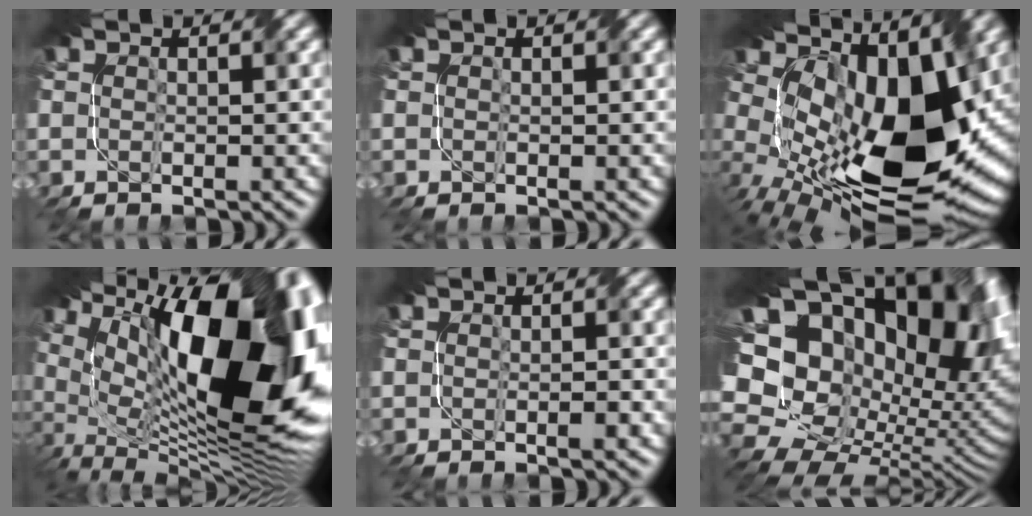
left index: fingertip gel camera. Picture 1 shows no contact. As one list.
[{"total": 0.0}, {"total": 16.2, "force": [2.1, 9.0, 13.4], "torque": [-0.228, -0.003, 0.046]}, {"total": 20.8, "force": [4.4, 9.7, 17.9], "torque": [-0.265, -0.001, 0.100]}, {"total": 0.8, "force": [-0.6, -0.1, 0.6], "torque": [-0.012, -0.002, -0.008]}, {"total": 20.8, "force": [5.1, 14.1, 14.4], "torque": [-0.288, 0.026, 0.123]}]